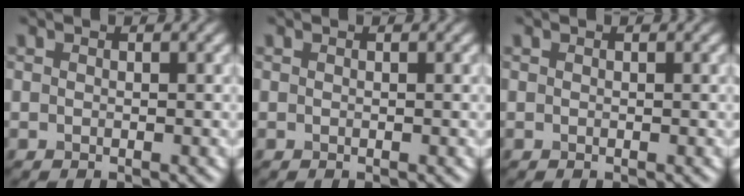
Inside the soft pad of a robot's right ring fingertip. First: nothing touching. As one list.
[{"total": 0.0}, {"total": 0.0}]